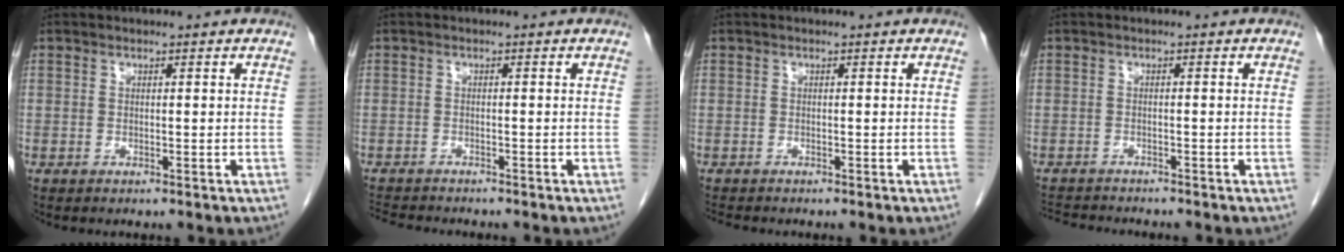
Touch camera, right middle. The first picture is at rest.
{"total": 4.8, "force": [-4.6, 0.6, 1.3], "torque": [-0.020, -0.012, -0.075]}
{"total": 1.9, "force": [-1.7, 0.3, 0.6], "torque": [-0.014, -0.005, -0.025]}
{"total": 5.4, "force": [-5.2, 0.5, 1.3], "torque": [-0.021, -0.011, -0.083]}